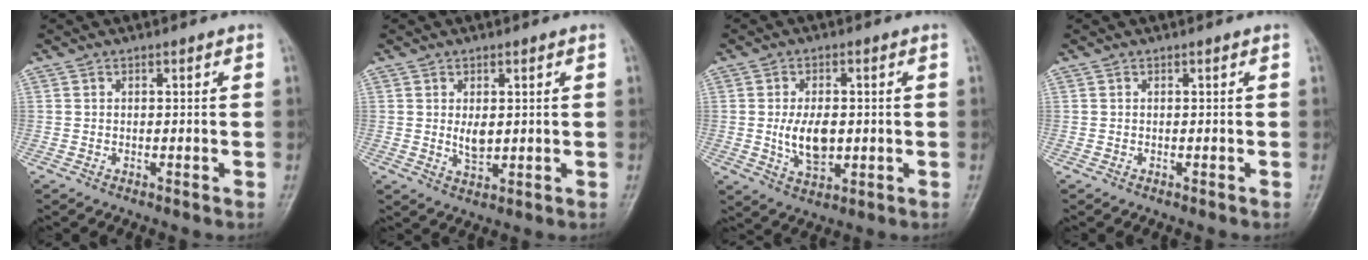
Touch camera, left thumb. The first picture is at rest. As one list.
[{"total": 3.9, "force": [0.6, 2.1, 3.2], "torque": [-0.045, -0.011, 0.016]}, {"total": 7.9, "force": [-0.2, 4.6, 6.4], "torque": [-0.103, -0.006, 0.002]}, {"total": 0.0}]